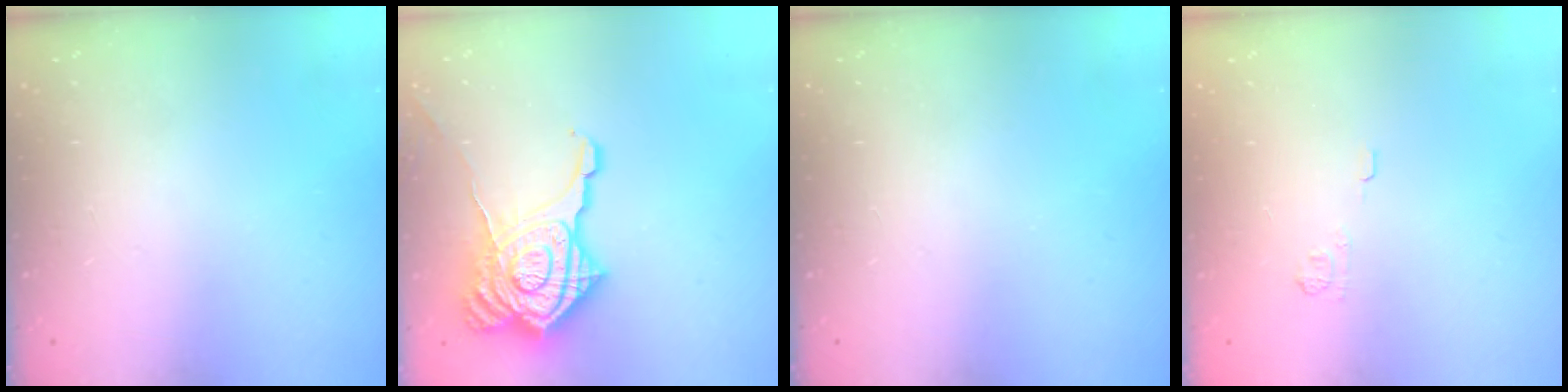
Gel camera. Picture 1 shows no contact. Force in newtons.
{"total": 24.8, "press": 24.7, "slide": 1.8}
{"total": 0.0}
{"total": 5.4, "press": 5.2, "slide": 1.4}